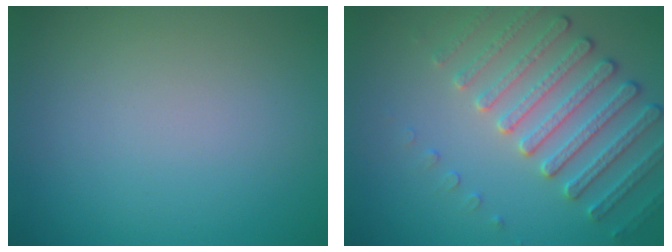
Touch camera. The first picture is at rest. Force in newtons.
{"total": 4.3, "press": 4.2, "slide": 1.0}